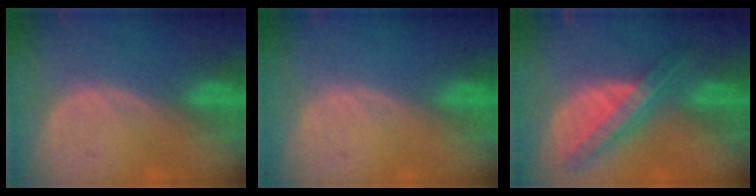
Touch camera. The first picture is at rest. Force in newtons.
{"total": 0.0}
{"total": 8.3, "press": 7.1, "slide": 4.4}